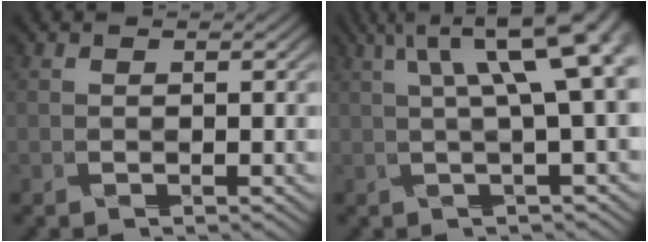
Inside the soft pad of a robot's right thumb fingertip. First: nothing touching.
{"total": 10.1, "force": [3.2, 2.1, 9.3], "torque": [-0.165, 0.019, 0.052]}